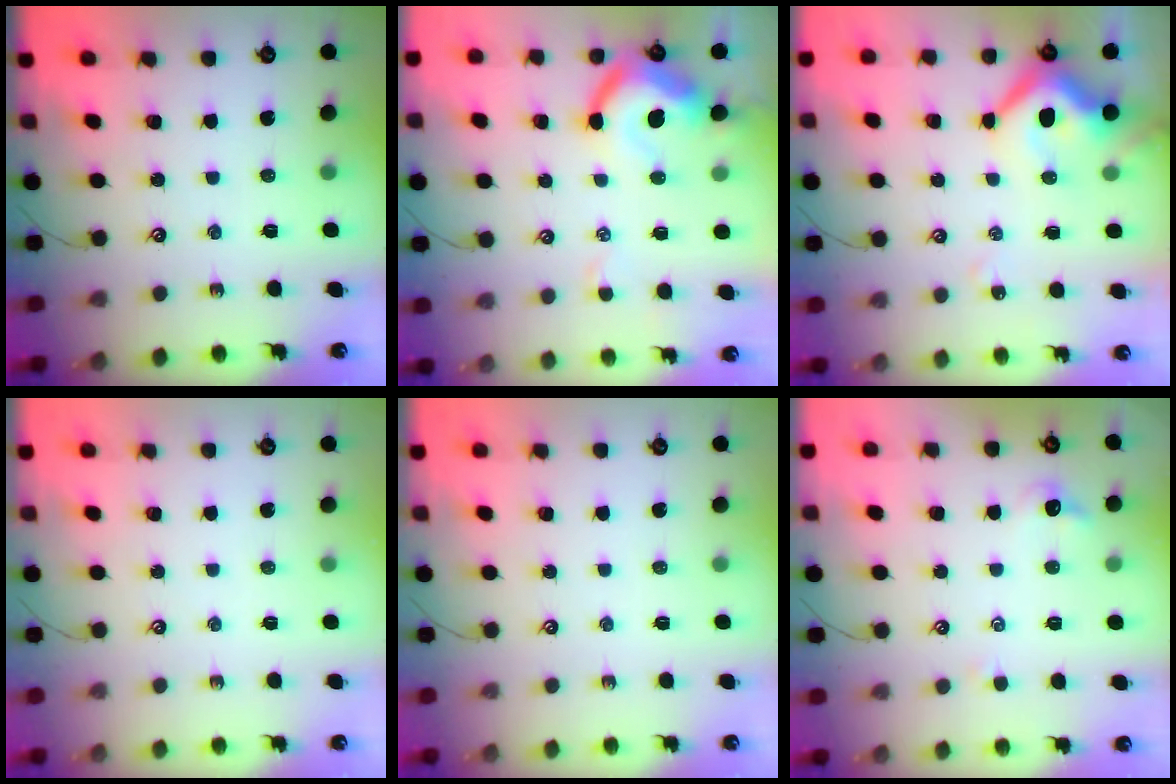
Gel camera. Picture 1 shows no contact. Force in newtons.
{"total": 9.6, "press": 9.4, "slide": 1.7}
{"total": 11.0, "press": 10.9, "slide": 1.3}
{"total": 0.0}
{"total": 0.0}
{"total": 0.6, "press": 0.1, "slide": 0.6}